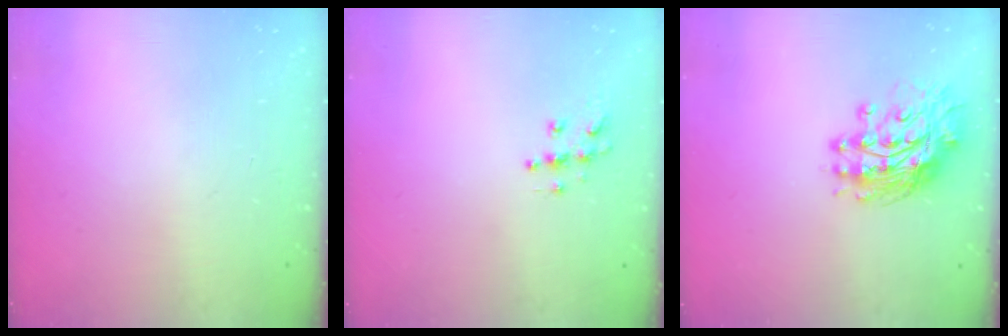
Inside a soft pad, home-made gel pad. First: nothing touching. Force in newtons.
{"total": 5.7, "press": 5.7, "slide": 0.4}
{"total": 12.3, "press": 12.2, "slide": 1.6}